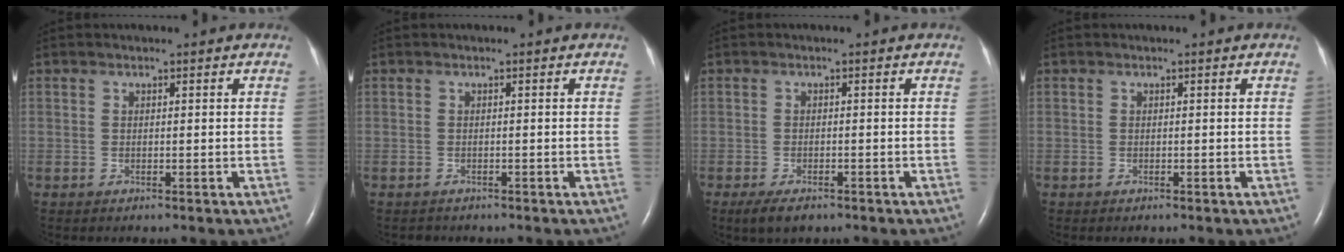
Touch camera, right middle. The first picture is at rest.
{"total": 0.7, "force": [-0.7, 0.3, -0.1], "torque": [-0.007, -0.001, -0.011]}
{"total": 3.5, "force": [-2.4, 1.3, 2.2], "torque": [-0.046, -0.007, -0.035]}
{"total": 0.0}